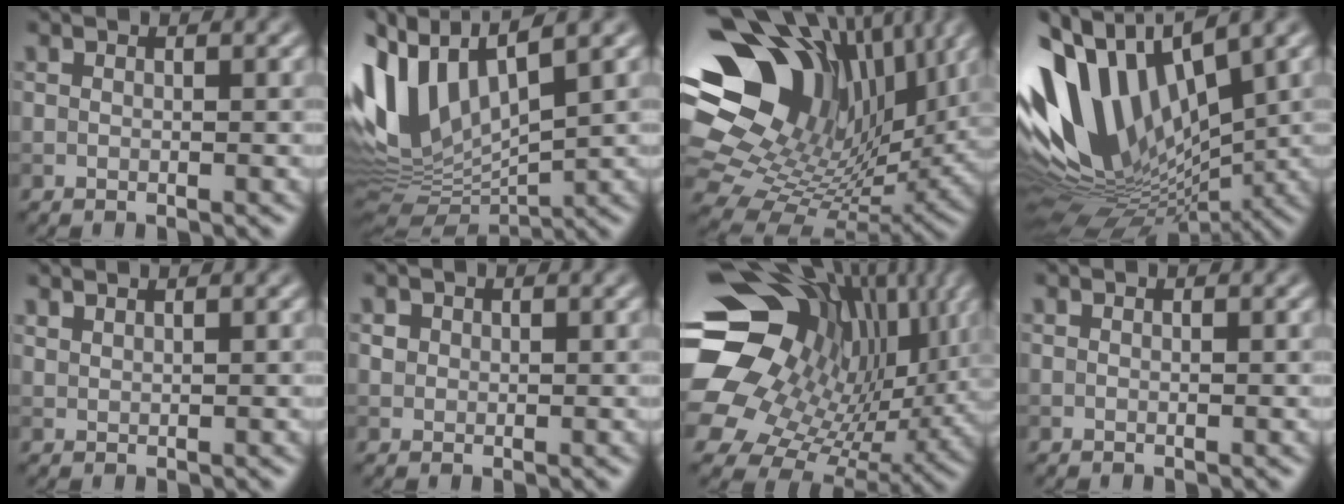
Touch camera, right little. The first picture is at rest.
{"total": 12.1, "force": [3.7, 5.9, 10.0], "torque": [-0.240, 0.007, 0.071]}
{"total": 16.7, "force": [6.2, 11.4, 10.5], "torque": [-0.209, 0.015, 0.122]}
{"total": 13.5, "force": [1.3, 7.9, 10.9], "torque": [-0.226, 0.010, 0.022]}
{"total": 1.1, "force": [1.1, 0.2, 0.3], "torque": [-0.001, -0.002, 0.017]}
{"total": 0.8, "force": [0.2, 0.8, 0.1], "torque": [0.002, -0.002, 0.005]}
{"total": 17.3, "force": [5.2, 13.0, 10.3], "torque": [-0.213, 0.019, 0.114]}
{"total": 0.0}